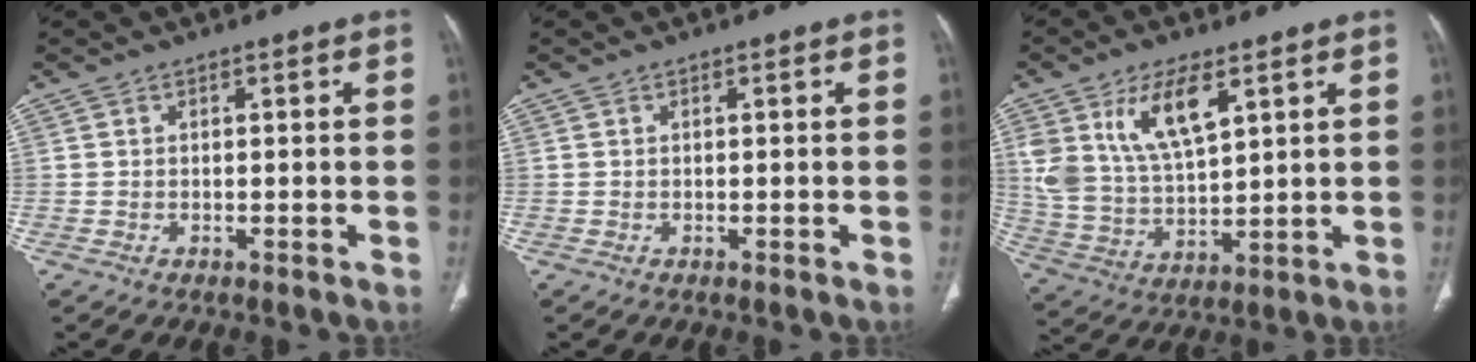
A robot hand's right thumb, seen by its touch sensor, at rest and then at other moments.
{"total": 0.0}
{"total": 13.2, "force": [6.2, 6.1, 9.9], "torque": [-0.182, -0.024, 0.131]}